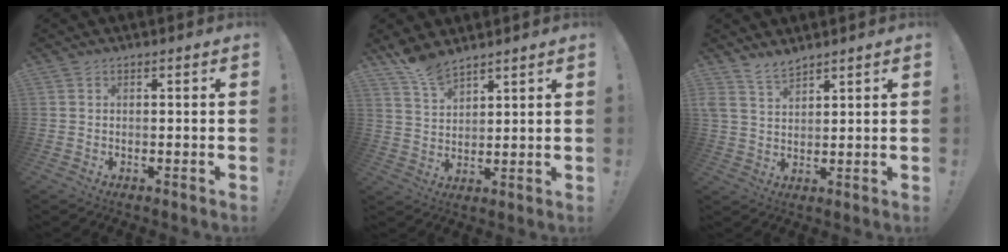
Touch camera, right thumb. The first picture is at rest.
{"total": 7.4, "force": [6.5, 2.3, 2.5], "torque": [-0.044, -0.043, 0.122]}
{"total": 5.3, "force": [4.7, 1.7, 1.7], "torque": [-0.038, -0.023, 0.091]}